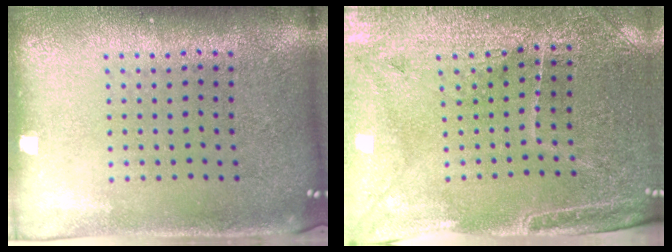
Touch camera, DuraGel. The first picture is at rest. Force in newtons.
{"total": 3.3, "press": 3.1, "slide": 1.0}